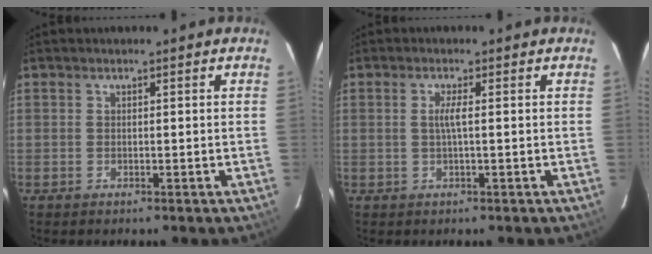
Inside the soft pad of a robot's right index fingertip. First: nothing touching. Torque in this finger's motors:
{"motor_torque": [0.43, 0.39, 0.21, 0.07]}